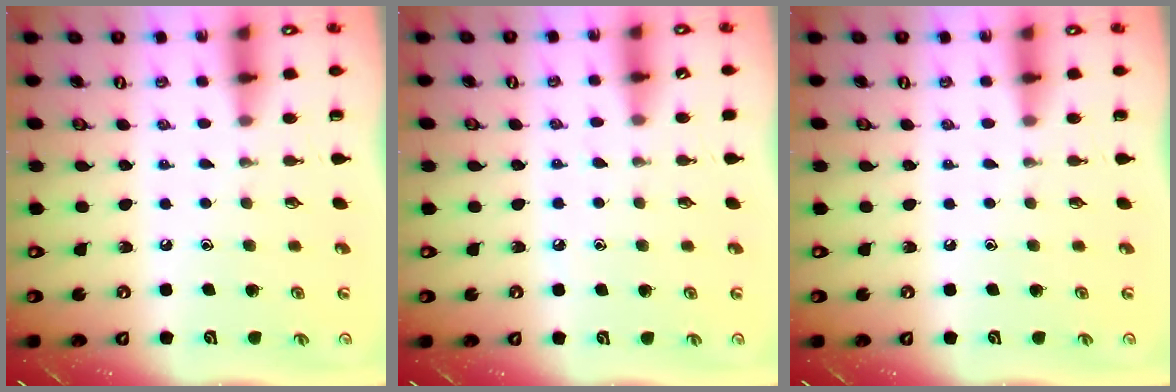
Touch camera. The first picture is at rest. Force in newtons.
{"total": 3.4, "press": 3.4, "slide": 0.5}
{"total": 0.0}